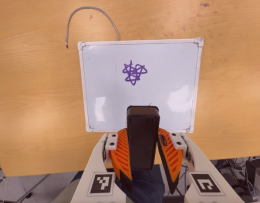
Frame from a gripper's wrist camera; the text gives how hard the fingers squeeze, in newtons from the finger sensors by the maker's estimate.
{"total": 8.5, "left": 6.6, "right": 10.3}